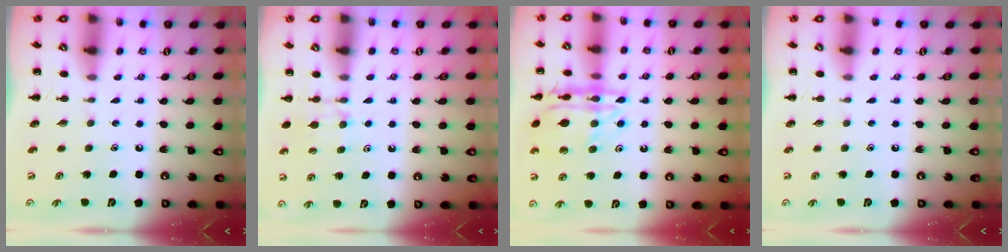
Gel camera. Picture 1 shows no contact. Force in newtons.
{"total": 7.2, "press": 6.9, "slide": 1.9}
{"total": 16.6, "press": 16.5, "slide": 1.9}
{"total": 0.0}